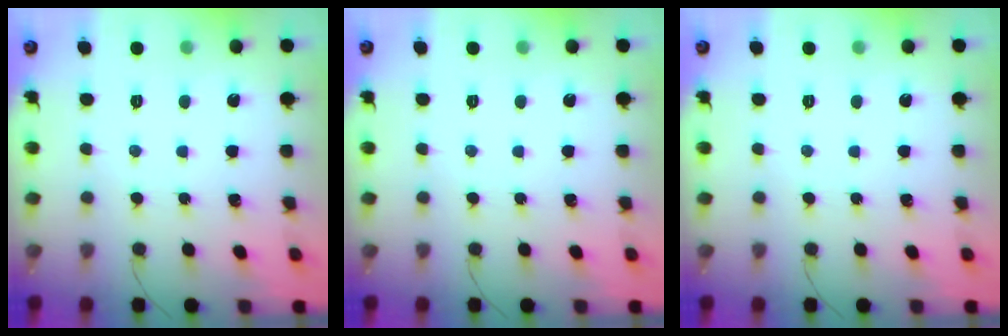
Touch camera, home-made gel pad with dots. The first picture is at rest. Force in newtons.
{"total": 0.0}
{"total": 0.0}